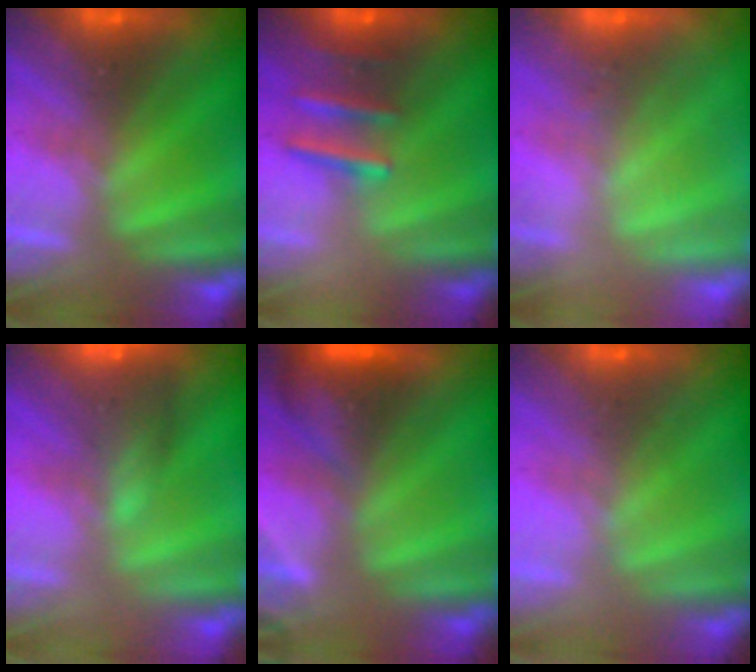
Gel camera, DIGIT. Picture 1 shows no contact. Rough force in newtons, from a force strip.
{"total": 2.5}
{"total": 3.0}
{"total": 8.1}
{"total": 5.7}
{"total": 2.2}